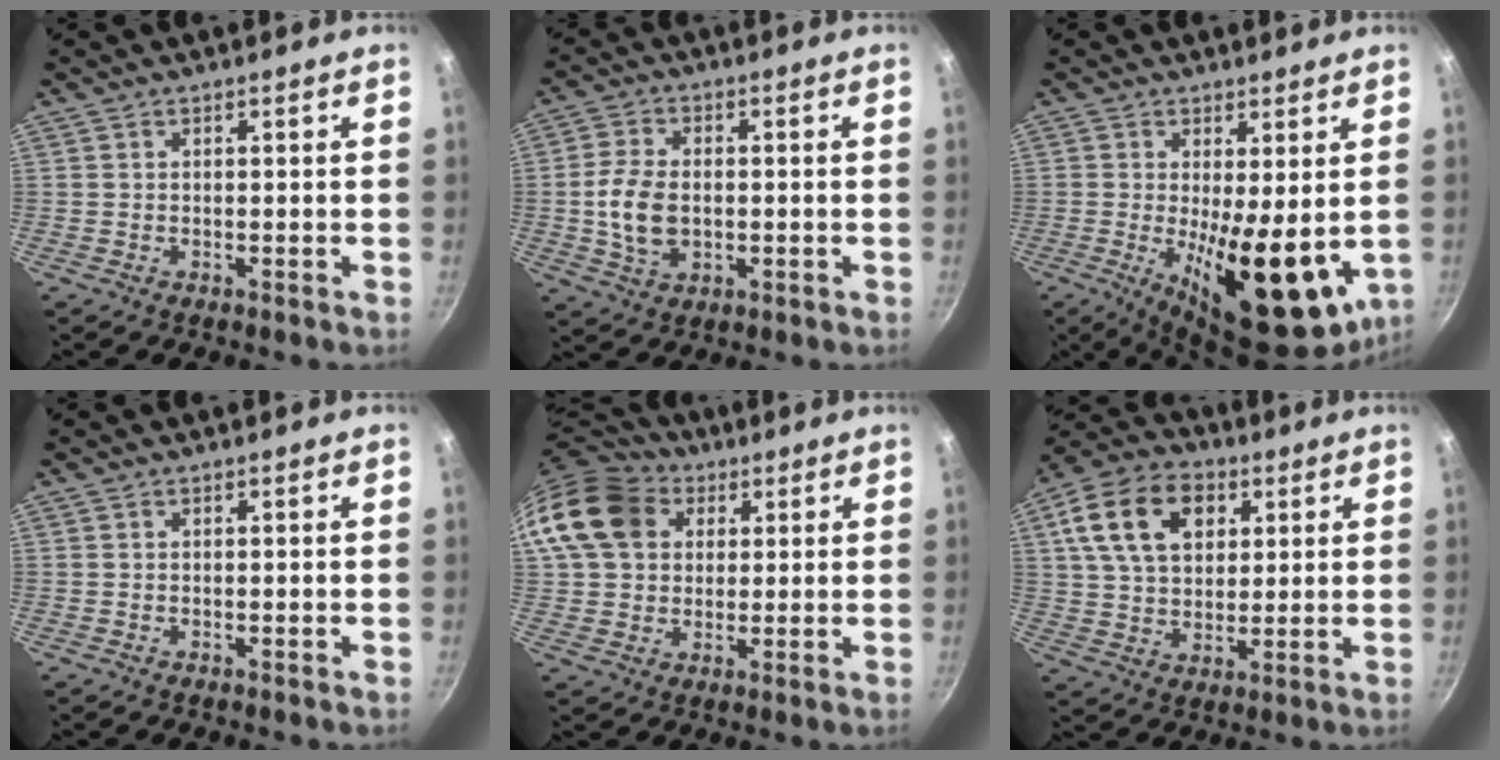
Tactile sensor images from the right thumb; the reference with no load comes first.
{"total": 8.7, "force": [-0.6, 5.8, 6.5], "torque": [-0.125, 0.007, -0.012]}
{"total": 16.0, "force": [-1.5, 6.0, 14.7], "torque": [-0.191, -0.025, -0.006]}
{"total": 0.0}
{"total": 15.1, "force": [4.7, 12.0, 7.9], "torque": [-0.132, 0.017, 0.074]}
{"total": 16.0, "force": [5.6, 11.0, 10.2], "torque": [-0.161, 0.002, 0.087]}